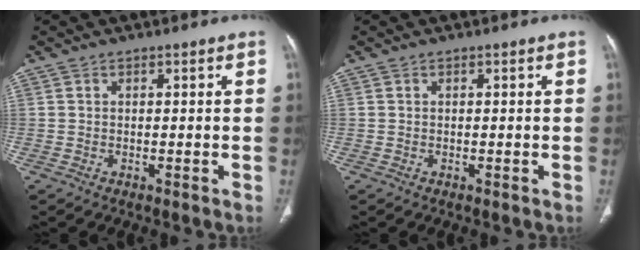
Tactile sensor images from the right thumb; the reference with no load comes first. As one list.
[{"total": 0.0}]